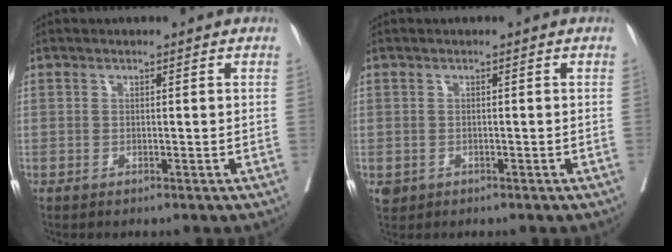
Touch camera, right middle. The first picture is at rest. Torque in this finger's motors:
{"motor_torque": [0.60, -0.55, 0.04, 0.04]}